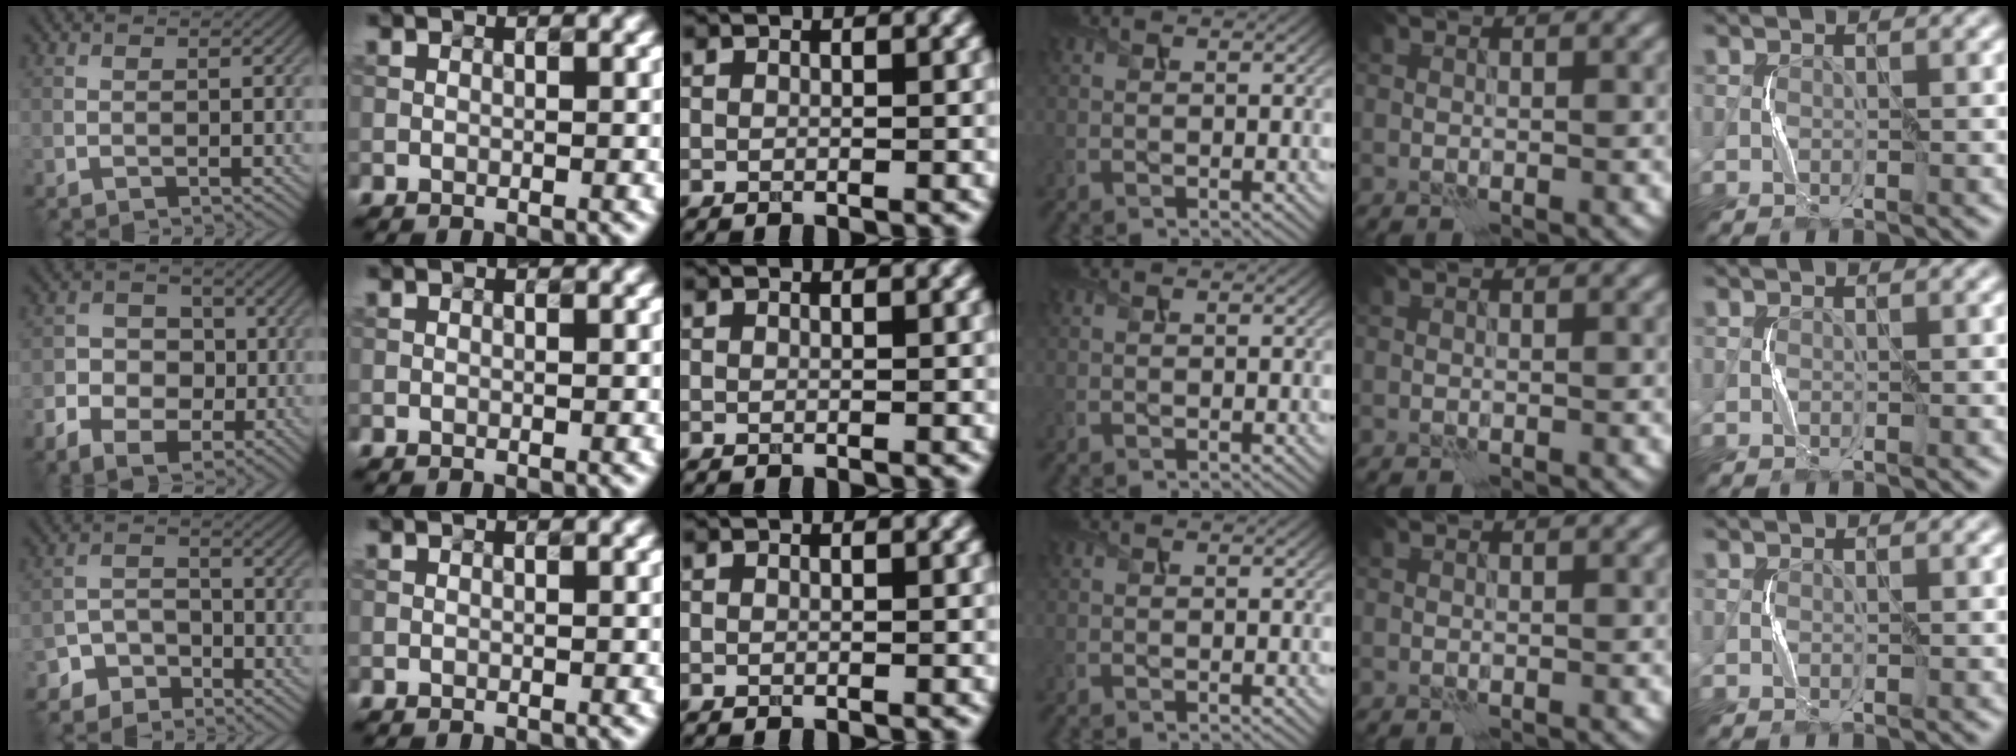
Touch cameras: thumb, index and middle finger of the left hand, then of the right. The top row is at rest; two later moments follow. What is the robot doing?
{"motion": "squeeze", "object": "air blower"}